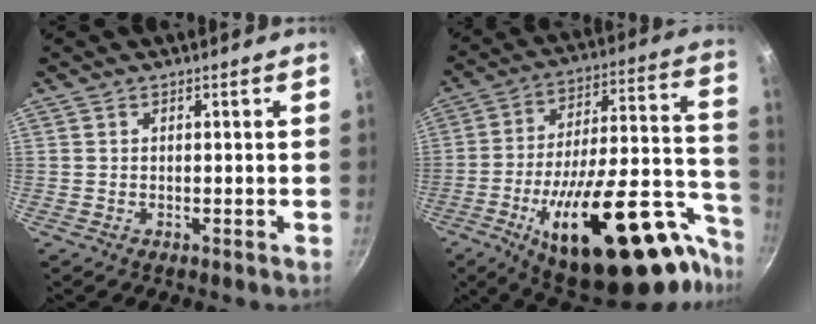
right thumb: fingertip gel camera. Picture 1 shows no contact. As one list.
[{"total": 34.4, "force": [-17.2, 13.6, 26.5], "torque": [-0.336, 0.084, -0.250]}]